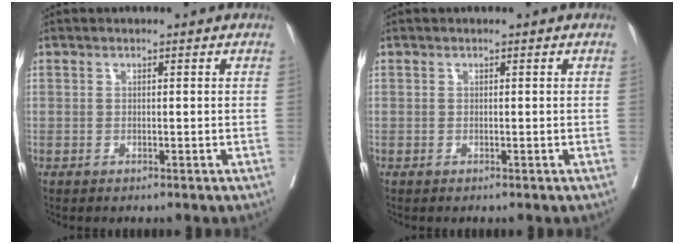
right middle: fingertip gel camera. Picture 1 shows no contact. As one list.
[{"total": 0.0}]